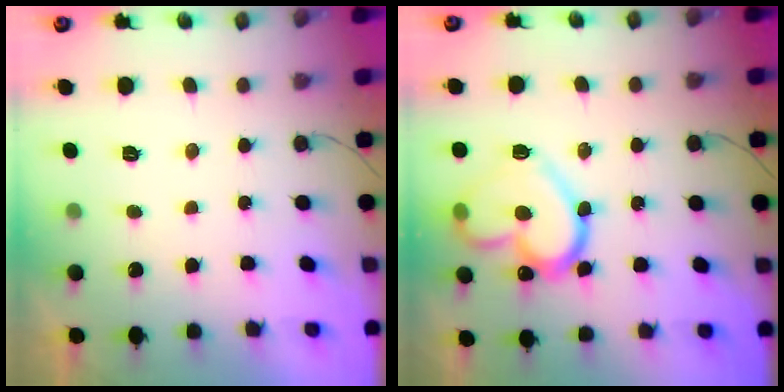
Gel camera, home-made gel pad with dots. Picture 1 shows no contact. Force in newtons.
{"total": 19.2, "press": 19.1, "slide": 2.2}